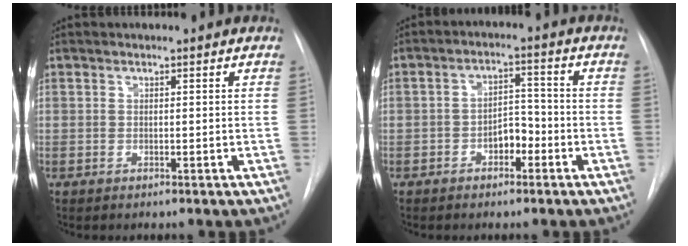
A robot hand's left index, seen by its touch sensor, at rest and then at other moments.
{"total": 4.4, "force": [-2.5, 2.3, 2.8], "torque": [-0.044, 0.011, -0.040]}